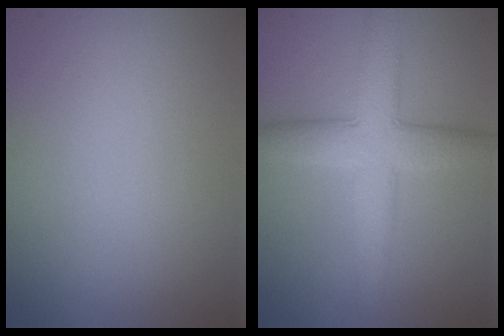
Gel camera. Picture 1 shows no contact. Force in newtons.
{"total": 5.7, "press": 5.7, "slide": 0.3}